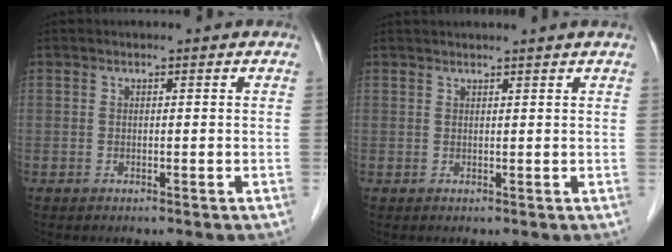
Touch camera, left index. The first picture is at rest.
{"total": 3.4, "force": [3.0, -0.9, 1.4], "torque": [-0.017, 0.014, 0.039]}